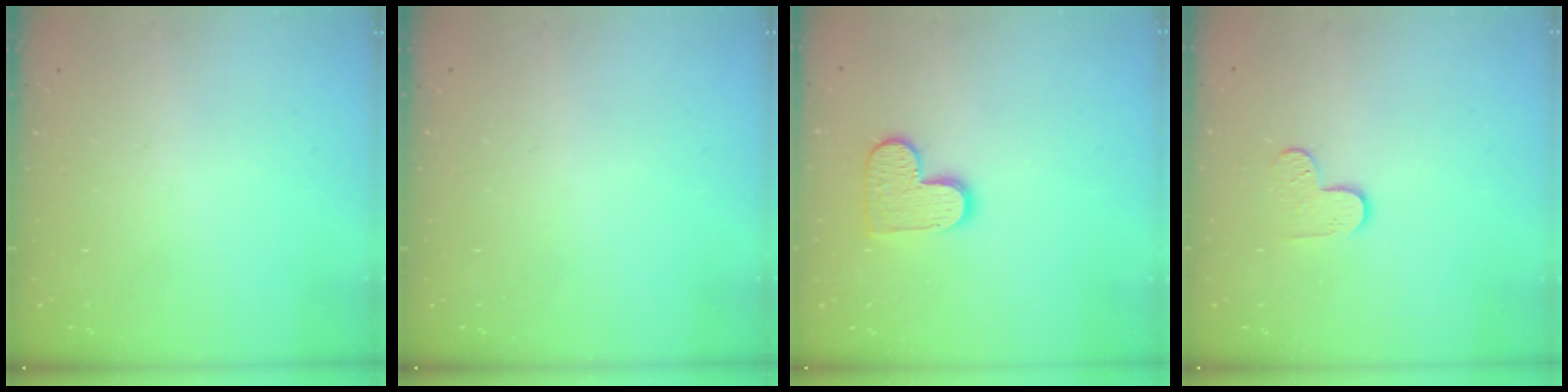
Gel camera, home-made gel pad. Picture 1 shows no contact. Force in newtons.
{"total": 0.0}
{"total": 10.5, "press": 10.5, "slide": 0.5}
{"total": 4.8, "press": 4.7, "slide": 0.5}